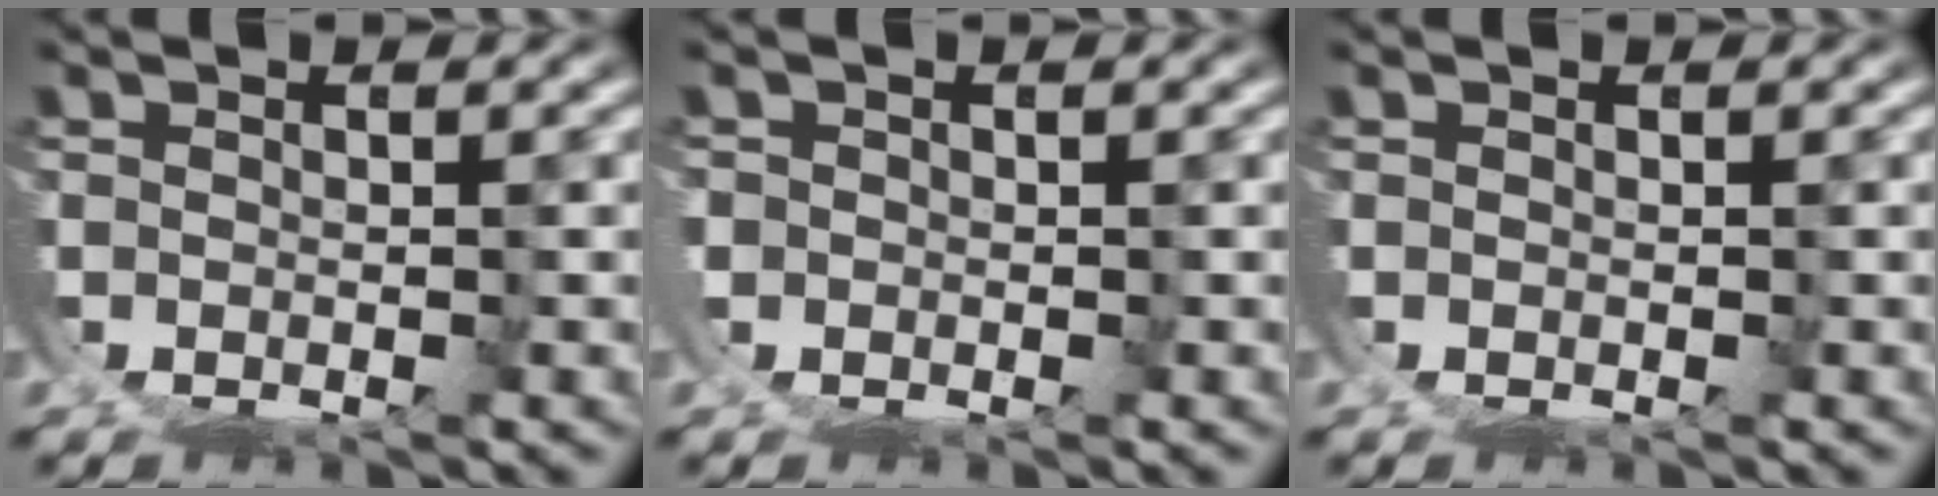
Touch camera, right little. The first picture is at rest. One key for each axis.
{"total": 0.9, "fx": -0.3, "fy": 0.8, "fz": 0.2, "tx": -0.012, "ty": -0.011, "tz": -0.001}
{"total": 0.0}